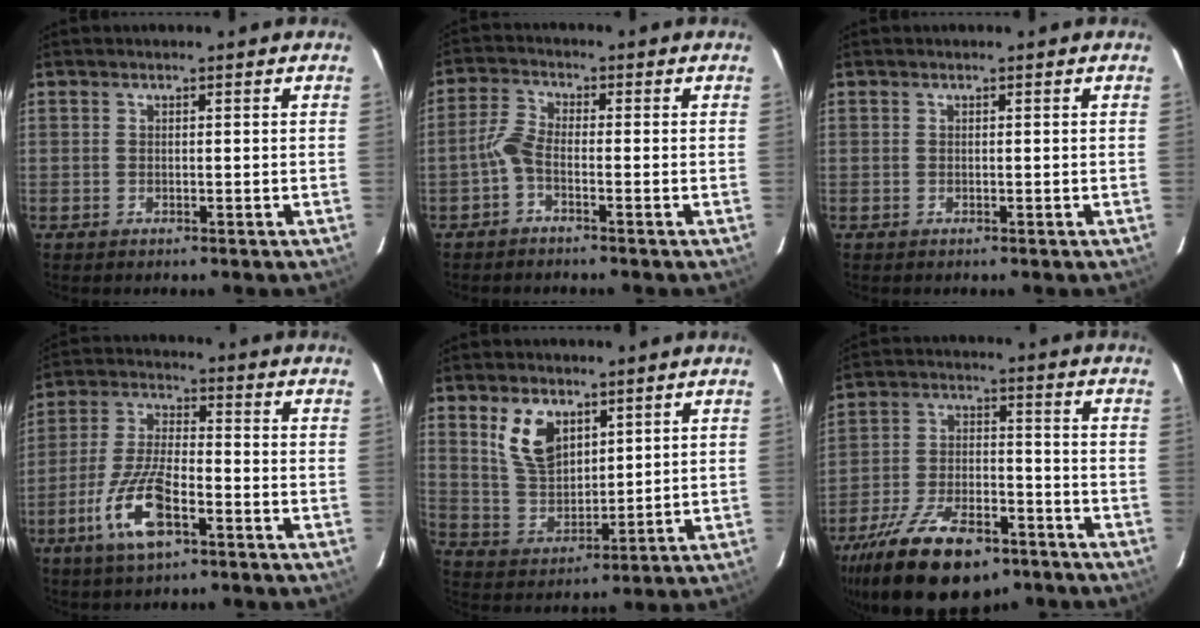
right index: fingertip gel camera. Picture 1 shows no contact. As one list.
[{"total": 3.2, "force": [-1.8, 0.9, 2.5], "torque": [-0.065, 0.012, -0.039]}, {"total": 0.0}, {"total": 12.2, "force": [-5.9, 3.9, 9.9], "torque": [-0.212, -0.007, -0.114]}, {"total": 9.7, "force": [4.9, 5.6, 6.2], "torque": [-0.122, 0.008, 0.107]}, {"total": 21.1, "force": [-14.5, 9.2, 12.2], "torque": [-0.247, -0.027, -0.233]}]